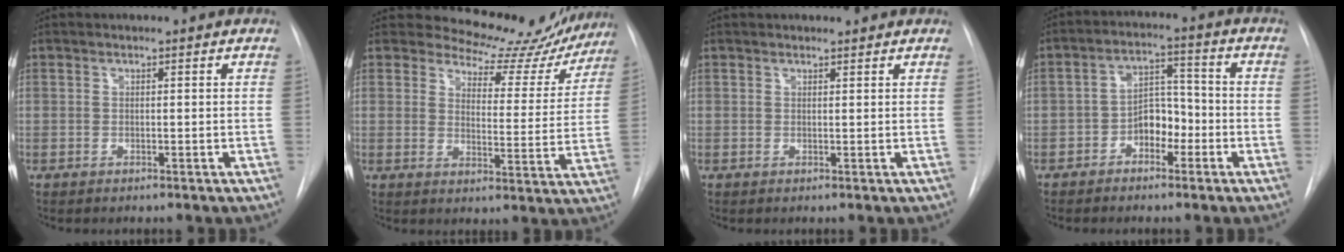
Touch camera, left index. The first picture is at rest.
{"total": 13.4, "force": [12.0, 5.4, 2.3], "torque": [-0.005, -0.030, 0.125]}
{"total": 2.2, "force": [2.1, 0.7, 0.6], "torque": [-0.007, 0.017, 0.025]}
{"total": 5.7, "force": [-2.9, 3.3, 3.7], "torque": [-0.062, 0.015, -0.054]}